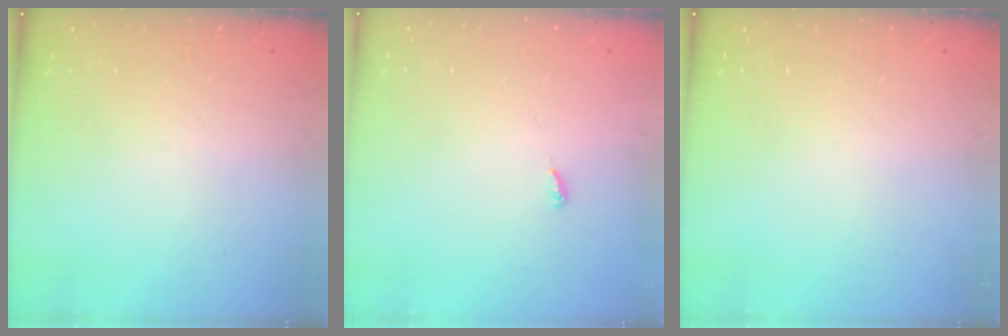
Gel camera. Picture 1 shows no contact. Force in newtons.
{"total": 2.5, "press": 2.5, "slide": 0.2}
{"total": 0.0}